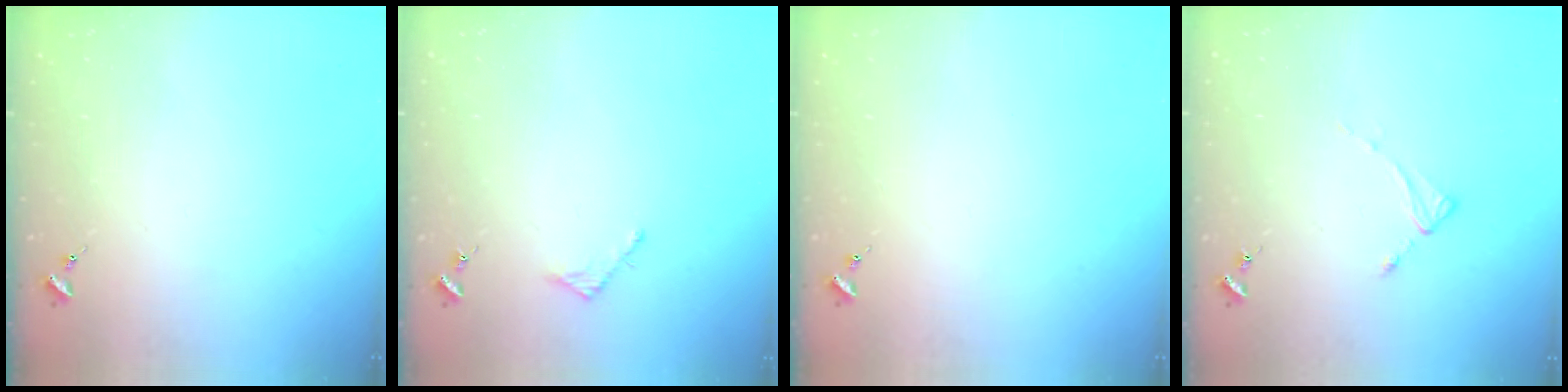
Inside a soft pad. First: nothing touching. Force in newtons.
{"total": 2.5, "press": 2.5, "slide": 0.2}
{"total": 0.0}
{"total": 2.6, "press": 2.6, "slide": 0.4}